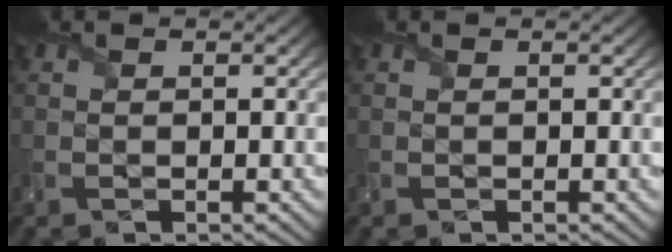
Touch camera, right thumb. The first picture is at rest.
{"total": 0.0}